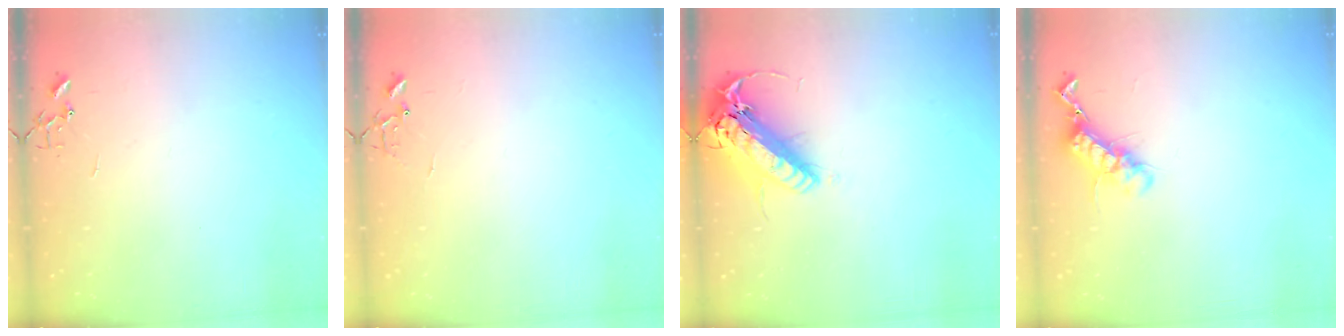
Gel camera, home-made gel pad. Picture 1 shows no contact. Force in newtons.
{"total": 5.8, "press": 5.8, "slide": 0.5}
{"total": 19.5, "press": 19.1, "slide": 3.7}
{"total": 12.2, "press": 12.2, "slide": 0.6}